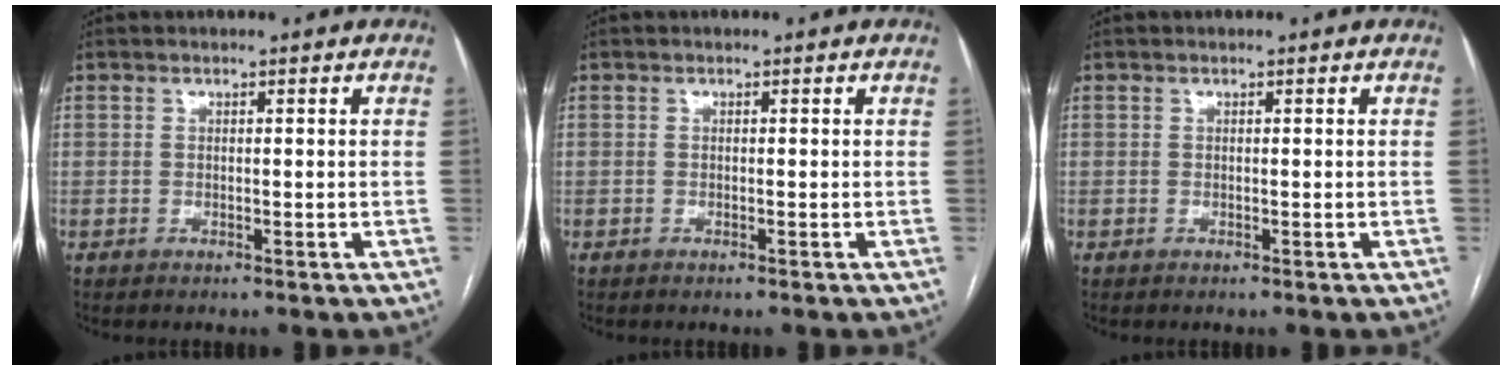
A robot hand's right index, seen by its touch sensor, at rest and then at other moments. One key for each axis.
{"total": 0.0}
{"total": 0.0}